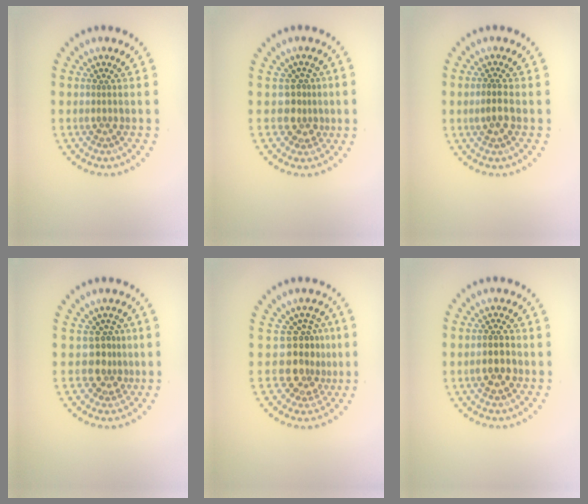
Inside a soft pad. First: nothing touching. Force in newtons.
{"total": 2.5, "press": 1.8, "slide": 1.8}
{"total": 1.9, "press": 1.8, "slide": 0.7}
{"total": 2.6, "press": 1.9, "slide": 1.8}
{"total": 3.8, "press": 2.9, "slide": 2.4}
{"total": 2.9, "press": 2.9, "slide": 0.6}